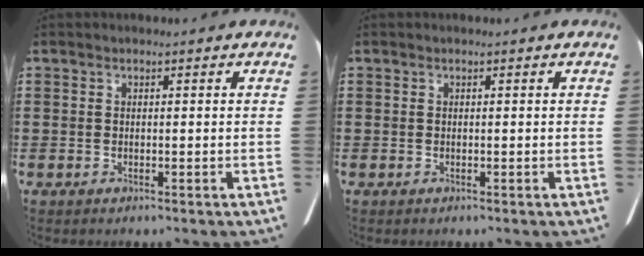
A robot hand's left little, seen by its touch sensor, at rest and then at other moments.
{"total": 0.0}